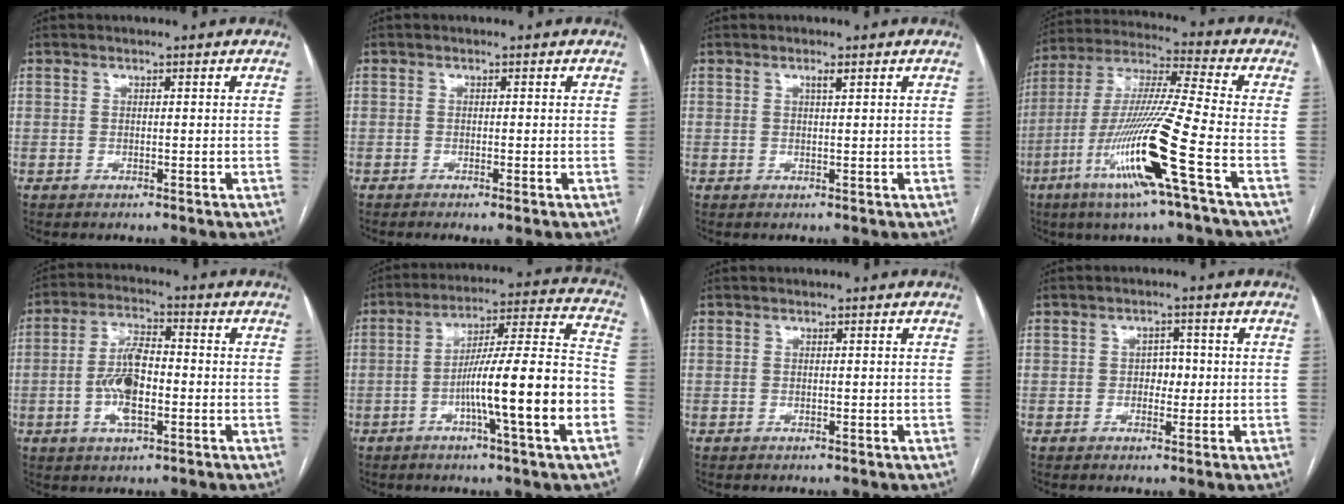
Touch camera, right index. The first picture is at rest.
{"total": 1.2, "force": [-0.6, 0.0, 1.0], "torque": [-0.019, -0.002, -0.010]}
{"total": 0.9, "force": [0.5, 0.0, 0.8], "torque": [-0.014, -0.001, 0.010]}
{"total": 17.3, "force": [-6.9, -1.1, 15.9], "torque": [-0.325, -0.020, -0.135]}
{"total": 8.4, "force": [-1.6, 3.0, 7.7], "torque": [-0.157, 0.007, -0.033]}
{"total": 17.1, "force": [-5.2, -0.2, 16.3], "torque": [-0.258, 0.010, -0.085]}
{"total": 0.0}
{"total": 2.7, "force": [-0.2, 1.8, 1.9], "torque": [-0.021, 0.006, -0.003]}